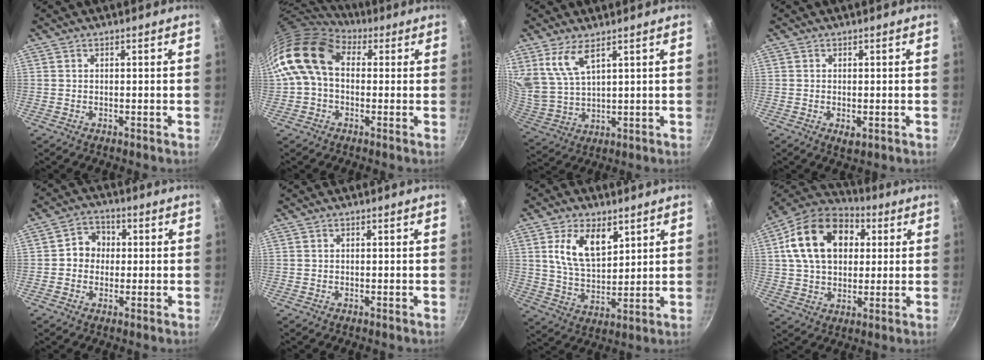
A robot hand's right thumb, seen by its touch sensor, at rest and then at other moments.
{"total": 12.8, "force": [1.9, 9.1, 8.8], "torque": [-0.141, 0.016, 0.014]}
{"total": 8.4, "force": [5.0, 3.6, 5.8], "torque": [-0.112, -0.034, 0.115]}
{"total": 2.0, "force": [-0.5, 1.0, 1.6], "torque": [-0.028, -0.007, -0.005]}
{"total": 5.5, "force": [0.2, 5.0, 2.4], "torque": [-0.002, 0.011, -0.008]}
{"total": 0.0}
{"total": 11.1, "force": [4.7, 6.2, 7.9], "torque": [-0.122, -0.027, 0.090]}
{"total": 19.3, "force": [4.9, 13.6, 12.8], "torque": [-0.198, 0.017, 0.071]}